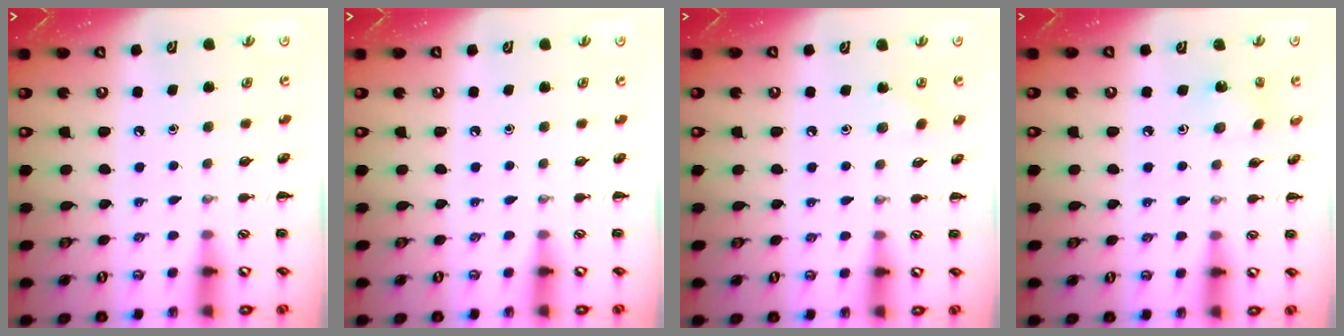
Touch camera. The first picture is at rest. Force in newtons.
{"total": 0.0}
{"total": 4.5, "press": 4.4, "slide": 1.1}
{"total": 2.1, "press": 1.9, "slide": 0.7}